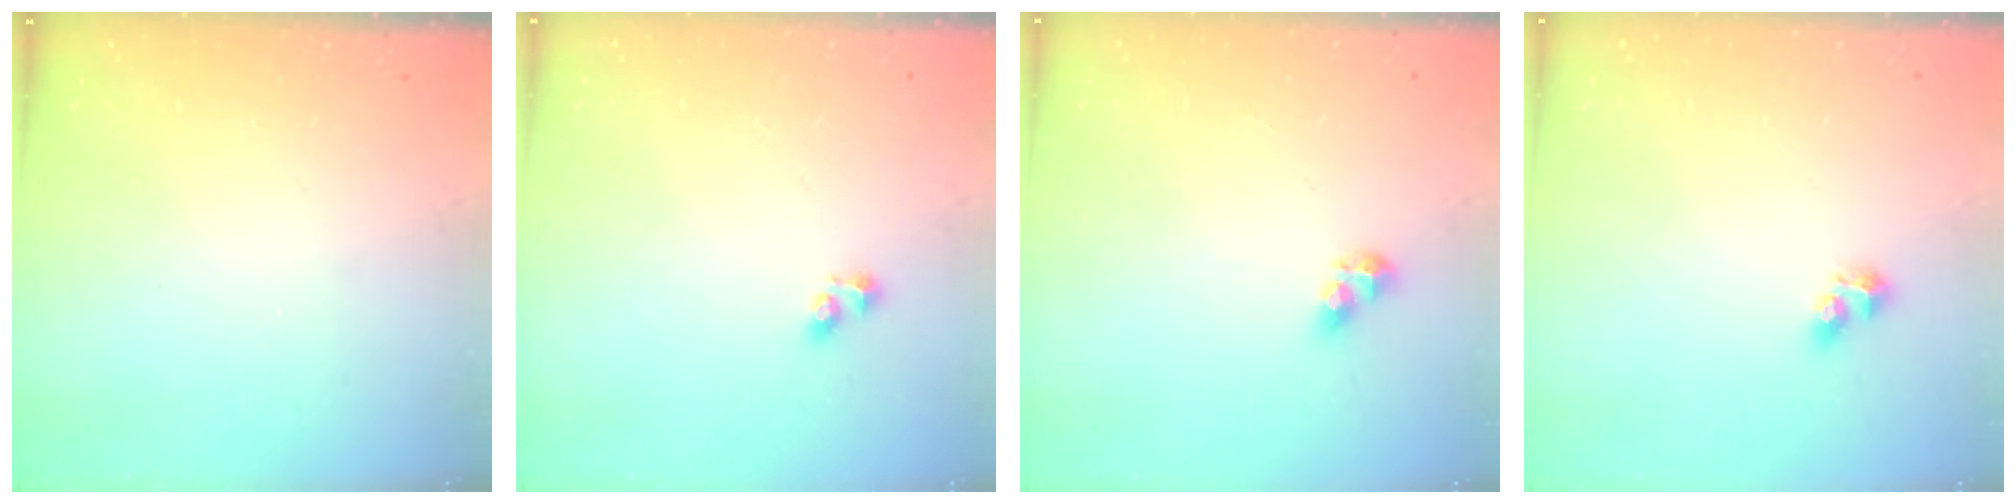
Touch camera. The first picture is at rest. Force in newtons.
{"total": 3.0, "press": 2.7, "slide": 1.3}
{"total": 5.7, "press": 5.7, "slide": 0.6}
{"total": 5.0, "press": 4.9, "slide": 1.2}